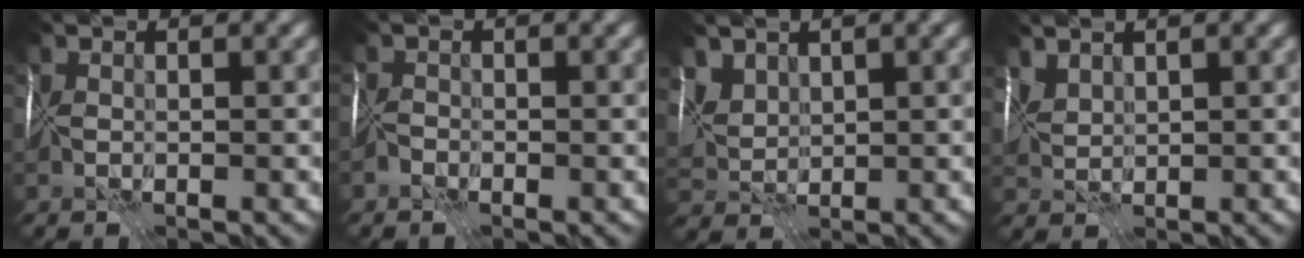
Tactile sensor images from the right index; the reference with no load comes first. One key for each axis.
{"total": 0.6, "fx": -0.5, "fy": 0.2, "fz": -0.1, "tx": 0.005, "ty": 0.005, "tz": -0.014}
{"total": 3.6, "fx": 2.2, "fy": 2.3, "fz": 1.7, "tx": -0.046, "ty": 0.006, "tz": 0.046}
{"total": 2.1, "fx": 1.6, "fy": 0.9, "fz": 1.0, "tx": -0.028, "ty": 0.007, "tz": 0.037}